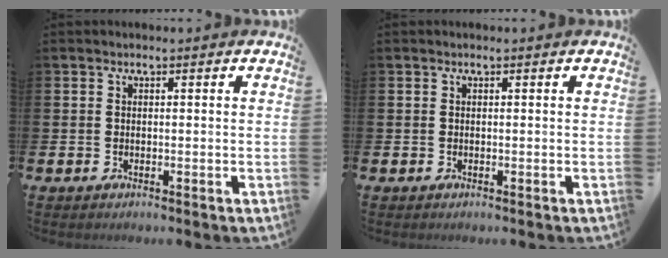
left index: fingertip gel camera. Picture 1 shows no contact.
{"total": 0.0}